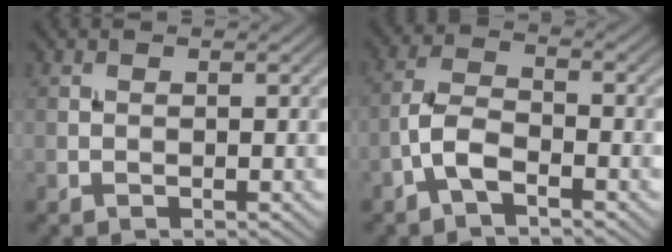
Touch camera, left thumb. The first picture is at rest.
{"total": 4.5, "force": [-2.6, 1.7, 3.2], "torque": [-0.070, 0.010, -0.064]}